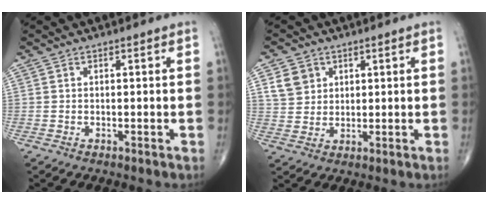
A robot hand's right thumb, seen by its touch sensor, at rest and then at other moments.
{"total": 5.2, "force": [2.4, 4.1, 2.0], "torque": [-0.023, -0.010, 0.050]}